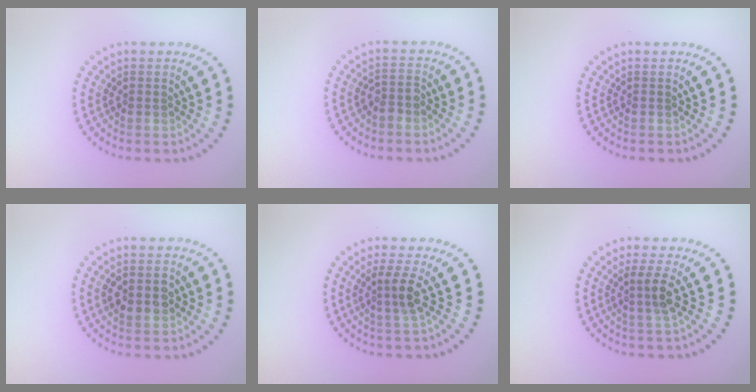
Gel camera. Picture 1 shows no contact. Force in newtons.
{"total": 1.5, "press": 1.2, "slide": 0.8}
{"total": 0.0}
{"total": 3.0, "press": 3.0, "slide": 0.2}
{"total": 2.4, "press": 1.7, "slide": 1.6}
{"total": 2.5, "press": 1.8, "slide": 1.7}